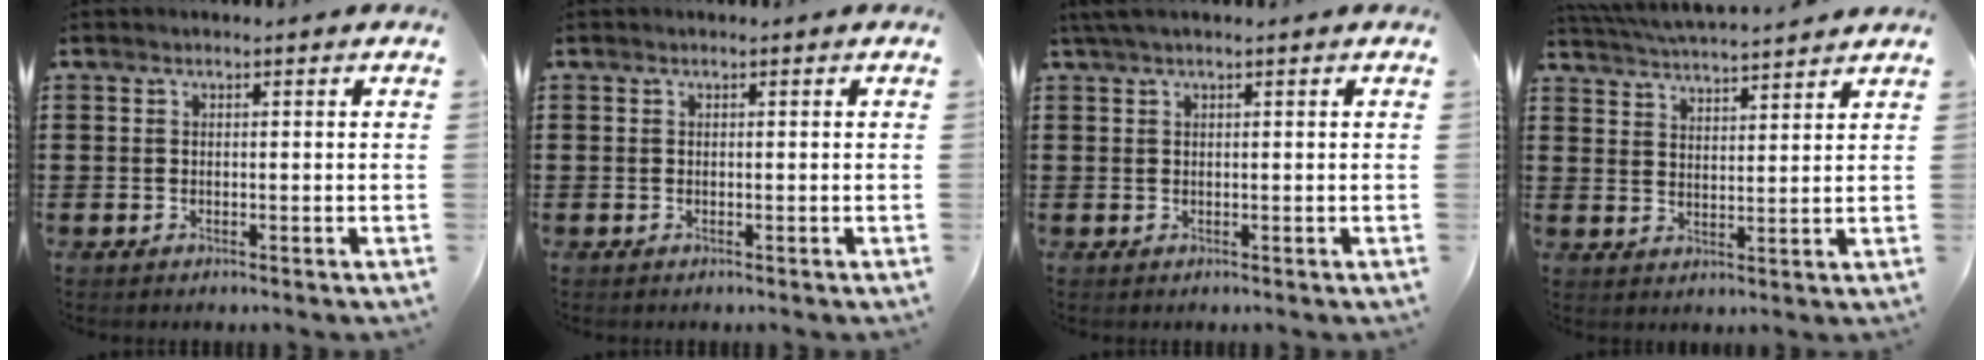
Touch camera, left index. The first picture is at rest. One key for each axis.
{"total": 0.0}
{"total": 1.1, "fx": 0.4, "fy": 0.0, "fz": 1.1, "tx": -0.020, "ty": 0.000, "tz": 0.008}
{"total": 4.7, "fx": 4.6, "fy": -0.2, "fz": 0.9, "tx": -0.035, "ty": -0.024, "tz": 0.081}